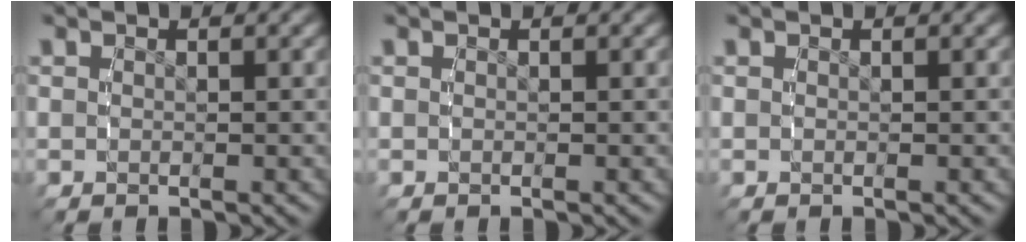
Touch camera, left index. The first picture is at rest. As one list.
[{"total": 0.0}, {"total": 0.0}]